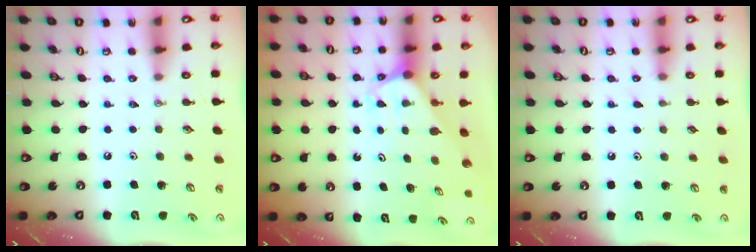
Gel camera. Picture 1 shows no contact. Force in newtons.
{"total": 1.9, "press": 1.9, "slide": 0.1}
{"total": 1.6, "press": 1.6, "slide": 0.3}